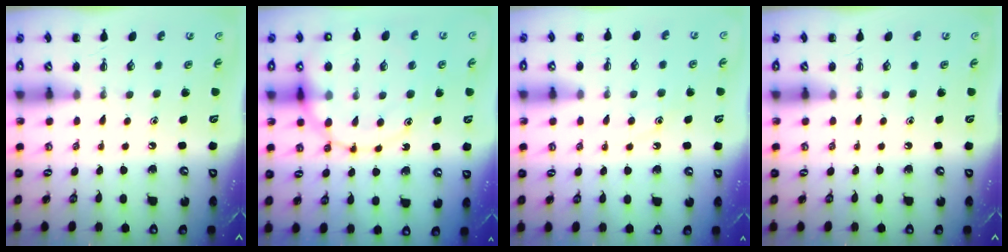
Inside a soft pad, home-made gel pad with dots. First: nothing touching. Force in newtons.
{"total": 16.5, "press": 16.4, "slide": 2.4}
{"total": 9.7, "press": 9.6, "slide": 1.4}
{"total": 0.0}